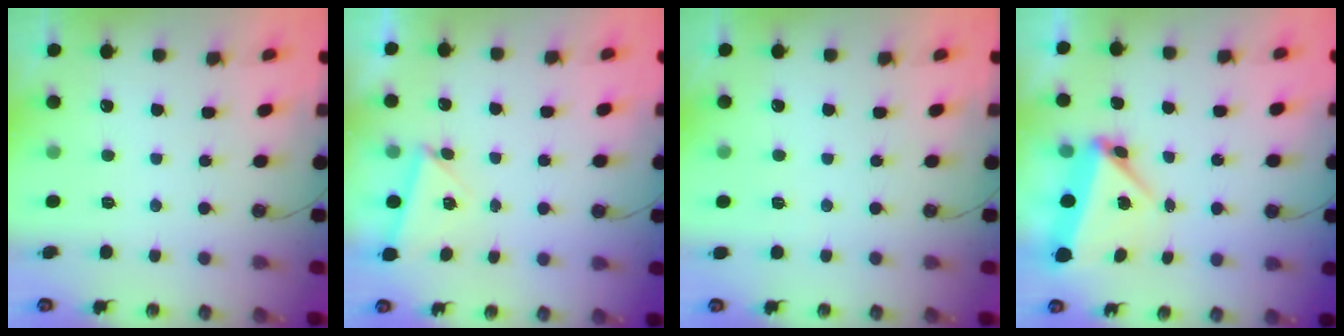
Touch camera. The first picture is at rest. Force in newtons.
{"total": 2.7, "press": 2.0, "slide": 1.7}
{"total": 1.6, "press": 1.5, "slide": 0.5}
{"total": 7.0, "press": 4.8, "slide": 5.2}